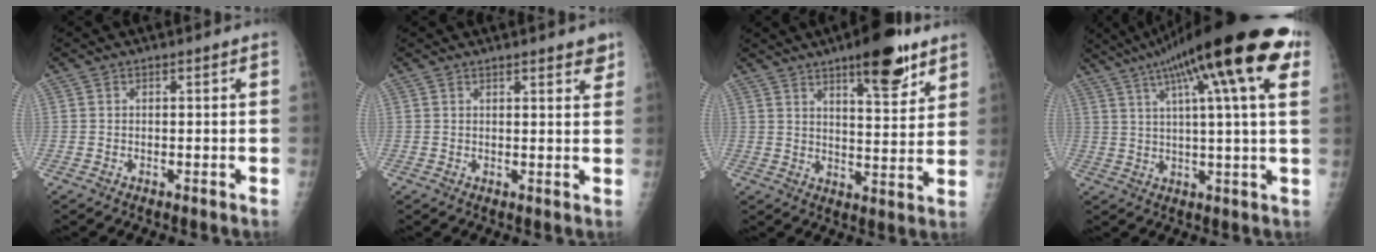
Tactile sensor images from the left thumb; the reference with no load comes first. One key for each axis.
{"total": 3.9, "fx": 3.1, "fy": 1.0, "fz": 2.2, "tx": -0.009, "ty": -0.011, "tz": 0.038}
{"total": 13.1, "fx": 8.3, "fy": 4.1, "fz": 9.2, "tx": -0.103, "ty": -0.047, "tz": 0.120}
{"total": 24.0, "fx": 11.3, "fy": 4.4, "fz": 20.8, "tx": -0.324, "ty": 0.015, "tz": 0.164}